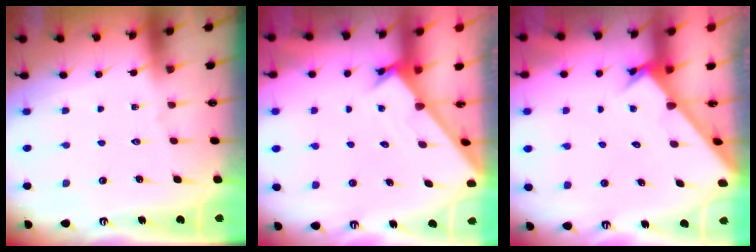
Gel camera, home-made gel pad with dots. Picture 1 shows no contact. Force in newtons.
{"total": 1.8, "press": 1.8, "slide": 0.1}
{"total": 2.4, "press": 2.4, "slide": 0.2}